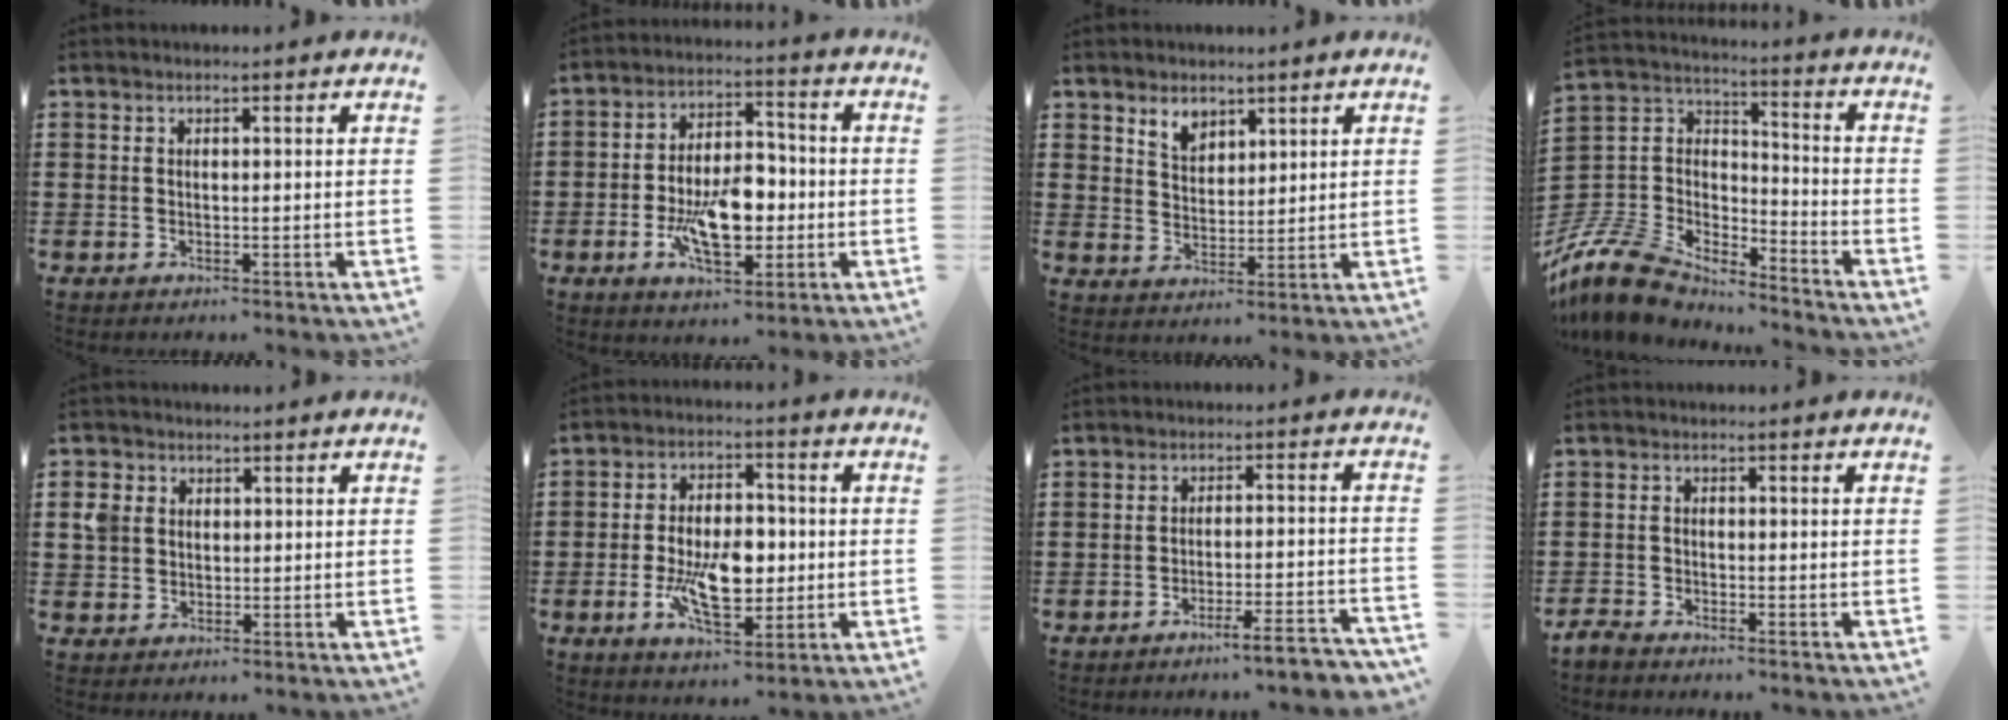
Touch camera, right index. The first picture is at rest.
{"total": 10.5, "force": [-2.7, 5.2, 8.8], "torque": [-0.169, -0.003, -0.047]}
{"total": 3.7, "force": [2.9, 2.2, 1.0], "torque": [-0.031, 0.005, 0.055]}
{"total": 10.9, "force": [-9.9, 3.7, 2.7], "torque": [-0.097, 0.007, -0.207]}
{"total": 3.4, "force": [0.8, 3.0, 1.3], "torque": [-0.037, 0.014, 0.013]}
{"total": 10.3, "force": [-1.8, 5.2, 8.7], "torque": [-0.172, -0.002, -0.034]}
{"total": 4.8, "force": [-4.2, -0.3, 2.3], "torque": [-0.038, -0.014, -0.079]}
{"total": 1.9, "force": [-1.9, 0.1, 0.0], "torque": [-0.013, 0.000, -0.042]}